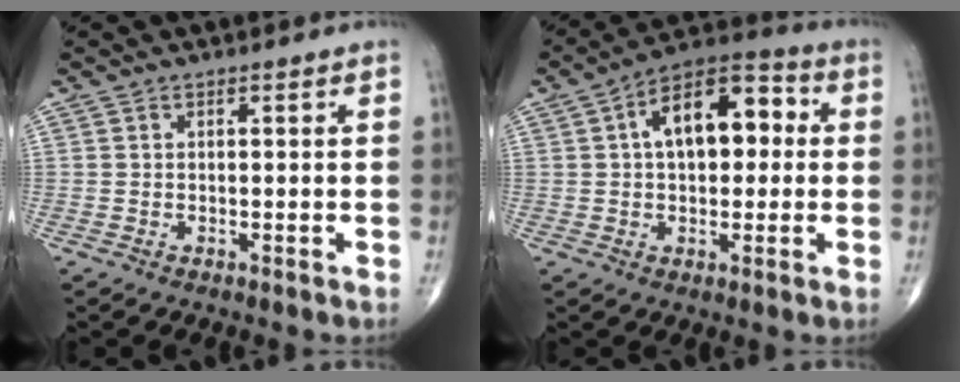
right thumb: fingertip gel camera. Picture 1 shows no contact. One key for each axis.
{"total": 14.0, "fx": 2.3, "fy": 7.8, "fz": 11.4, "tx": -0.157, "ty": 0.033, "tz": 0.026}